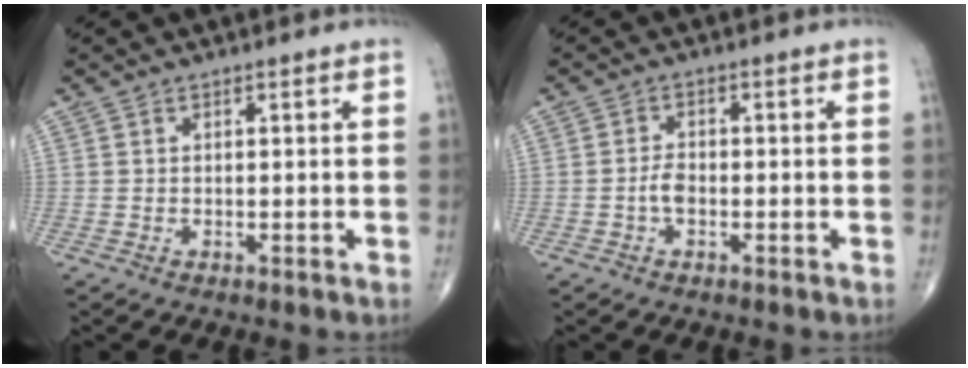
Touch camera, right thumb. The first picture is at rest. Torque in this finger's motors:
{"motor_torque": [0.65, 0.41, 0.34, -0.31, 0.03]}